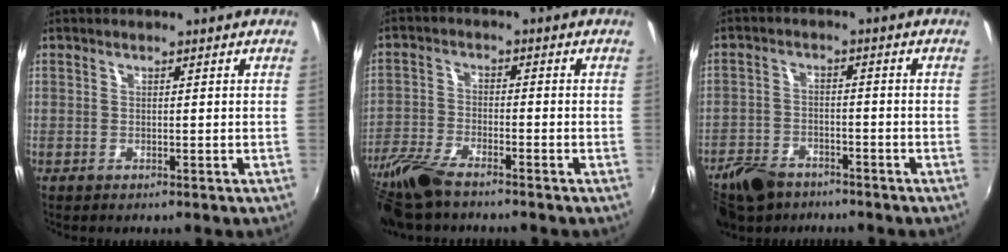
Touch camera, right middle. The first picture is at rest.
{"total": 9.7, "force": [-7.9, 2.4, 5.1], "torque": [-0.128, -0.024, -0.161]}
{"total": 9.3, "force": [-7.0, 5.0, 3.5], "torque": [-0.101, 0.002, -0.122]}